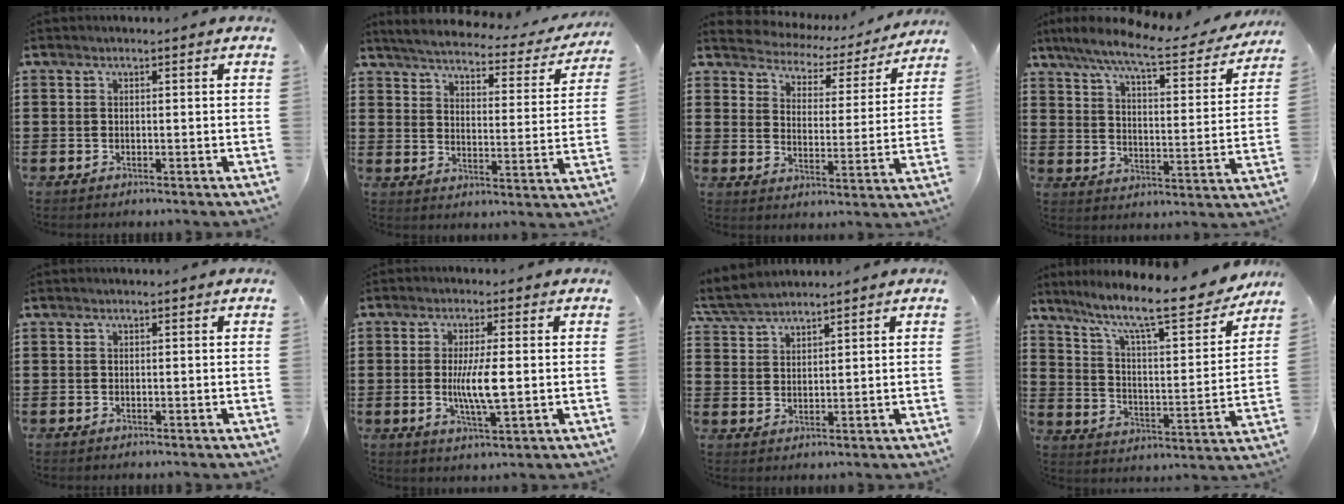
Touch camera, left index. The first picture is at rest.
{"total": 4.1, "force": [3.9, 0.0, 1.2], "torque": [-0.047, -0.031, 0.060]}
{"total": 3.0, "force": [2.9, 0.7, -0.4], "torque": [-0.019, -0.026, 0.040]}
{"total": 8.7, "force": [7.2, 0.4, 4.9], "torque": [-0.121, -0.038, 0.119]}
{"total": 0.0}
{"total": 6.7, "force": [-0.1, 1.3, 6.6], "torque": [-0.130, -0.006, -0.009]}
{"total": 3.9, "force": [3.7, 0.6, 1.0], "torque": [-0.034, -0.008, 0.070]}
{"total": 12.3, "force": [10.1, 1.1, 6.9], "torque": [-0.147, -0.067, 0.164]}